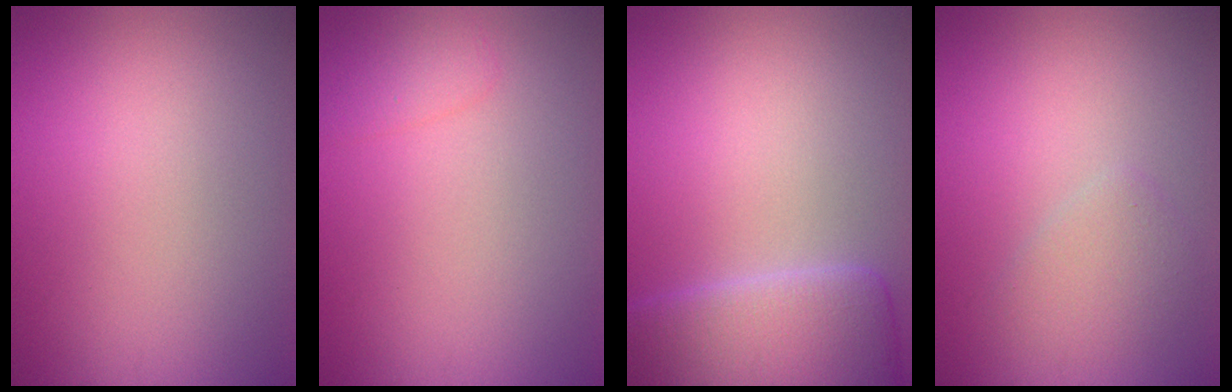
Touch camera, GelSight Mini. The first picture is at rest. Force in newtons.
{"total": 1.3, "press": 1.3, "slide": 0.2}
{"total": 7.2, "press": 7.1, "slide": 0.3}
{"total": 1.8, "press": 1.8, "slide": 0.2}